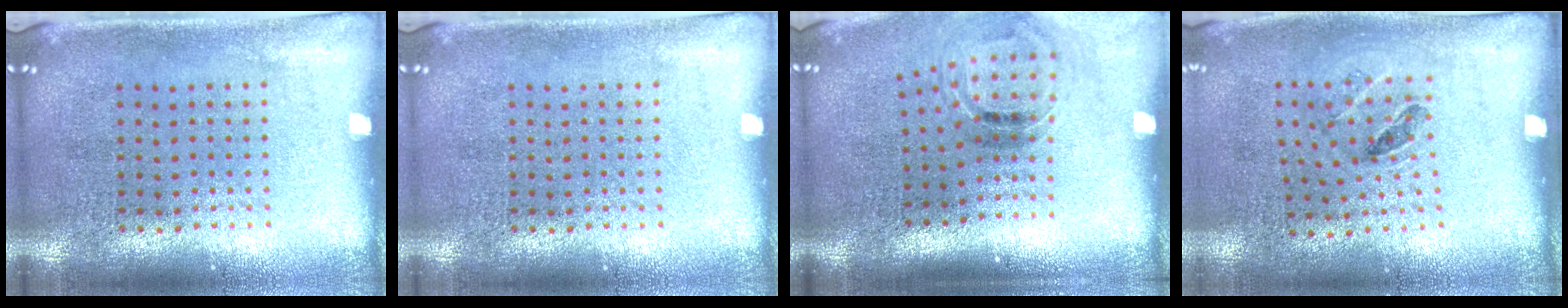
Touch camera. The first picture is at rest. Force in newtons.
{"total": 0.0}
{"total": 1.2, "press": 0.9, "slide": 0.8}
{"total": 1.3, "press": 0.8, "slide": 1.1}